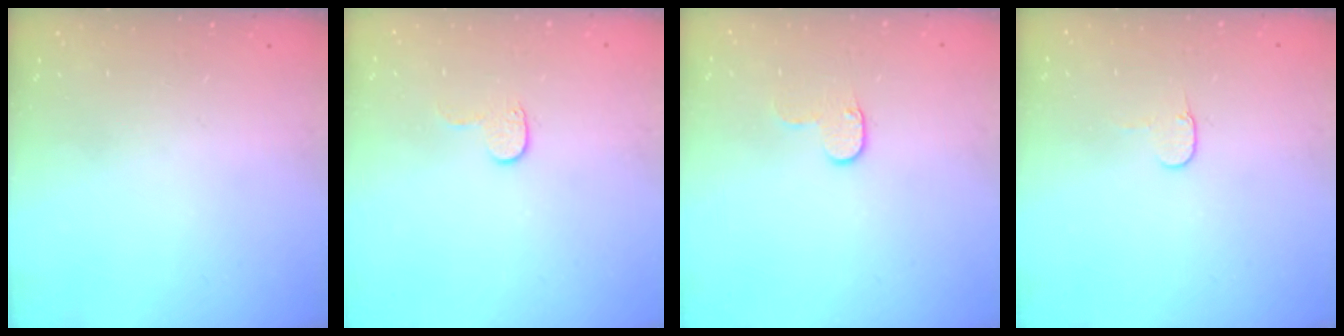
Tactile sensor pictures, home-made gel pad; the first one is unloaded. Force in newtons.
{"total": 3.9, "press": 3.9, "slide": 0.4}
{"total": 5.1, "press": 5.1, "slide": 0.5}
{"total": 3.8, "press": 3.8, "slide": 0.4}